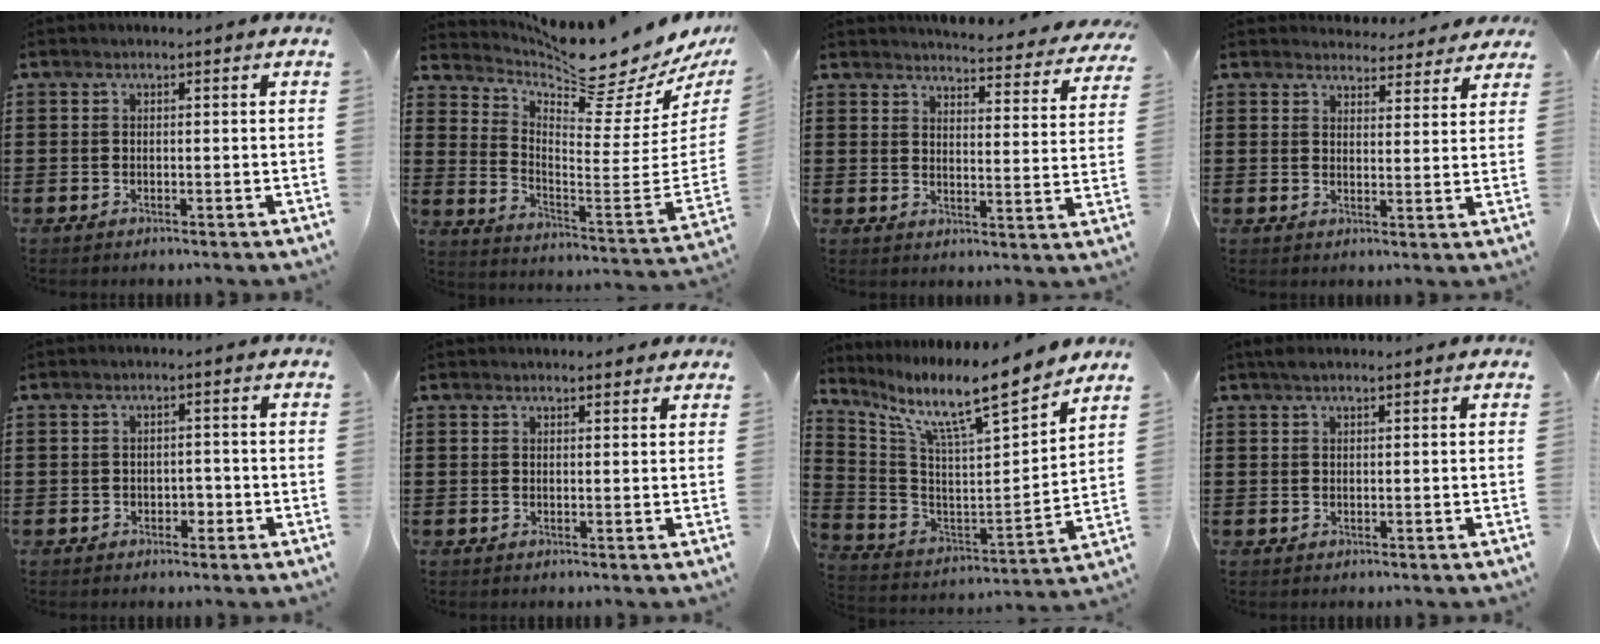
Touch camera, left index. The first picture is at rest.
{"total": 8.0, "force": [7.6, 0.1, 2.3], "torque": [-0.056, -0.091, 0.119]}
{"total": 4.4, "force": [4.3, -0.2, 0.8], "torque": [-0.027, -0.035, 0.071]}
{"total": 4.0, "force": [3.9, 0.7, 0.3], "torque": [-0.013, -0.017, 0.071]}
{"total": 1.5, "force": [-0.5, 1.2, 0.8], "torque": [-0.020, 0.002, -0.013]}
{"total": 1.6, "force": [1.5, 0.3, 0.4], "torque": [-0.011, 0.004, 0.030]}
{"total": 11.1, "force": [8.9, 0.9, 6.5], "torque": [-0.146, -0.071, 0.141]}
{"total": 1.4, "force": [1.1, 0.4, 0.8], "torque": [-0.018, 0.002, 0.020]}